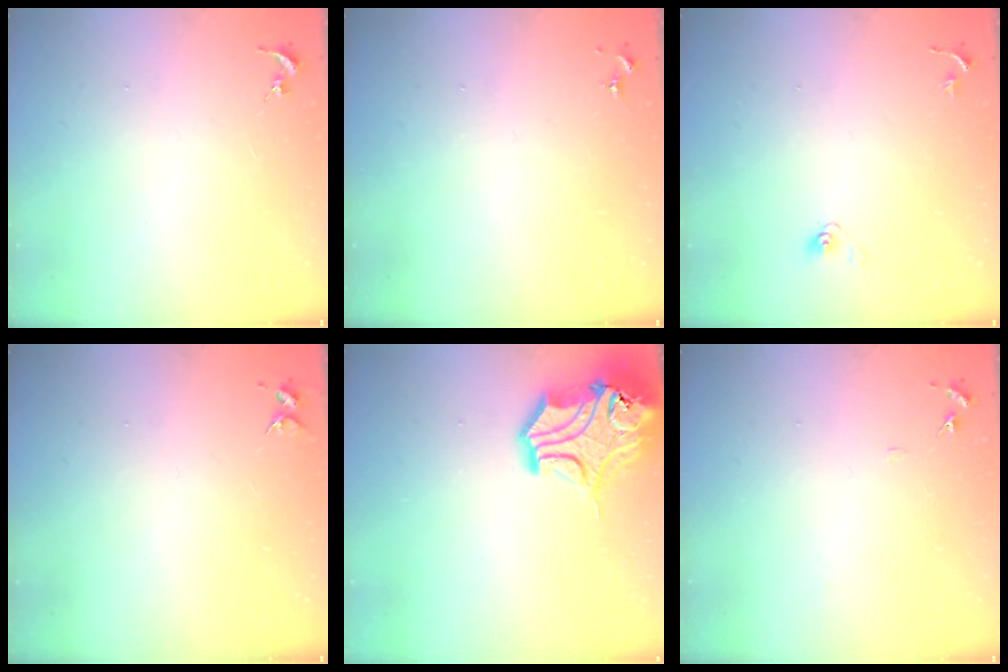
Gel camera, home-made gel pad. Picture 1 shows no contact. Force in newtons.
{"total": 0.0}
{"total": 3.9, "press": 3.3, "slide": 2.0}
{"total": 3.7, "press": 3.6, "slide": 0.4}
{"total": 16.7, "press": 16.5, "slide": 2.5}
{"total": 4.0, "press": 4.0, "slide": 0.5}